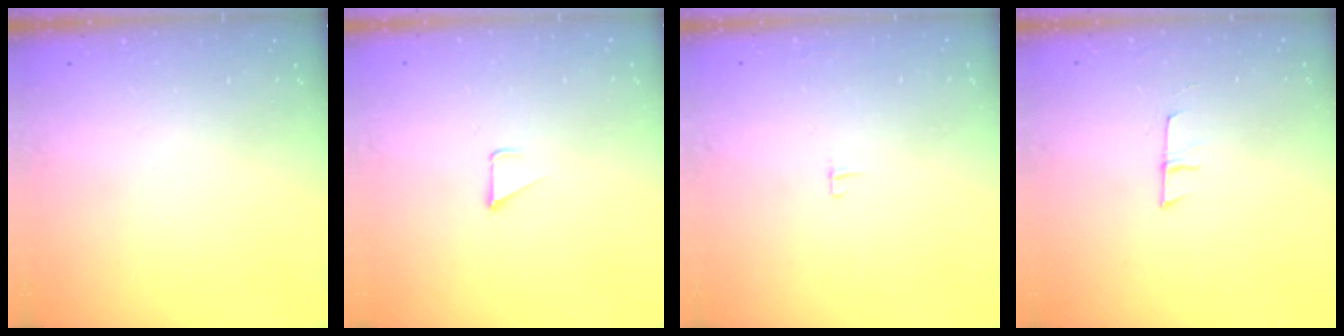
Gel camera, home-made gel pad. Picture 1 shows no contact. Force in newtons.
{"total": 1.2, "press": 1.2, "slide": 0.1}
{"total": 3.3, "press": 3.3, "slide": 0.2}
{"total": 5.5, "press": 5.5, "slide": 0.3}